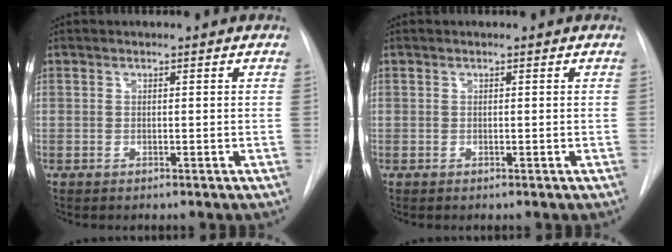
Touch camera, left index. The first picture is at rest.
{"total": 0.8, "force": [-0.8, -0.1, -0.1], "torque": [0.001, -0.006, -0.013]}